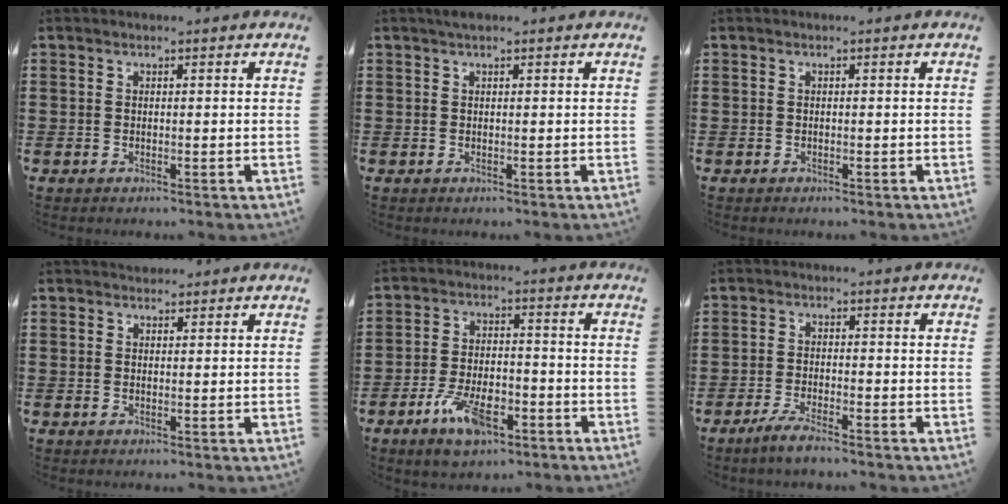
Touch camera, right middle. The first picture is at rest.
{"total": 0.9, "force": [0.6, 0.0, 0.6], "torque": [-0.014, 0.002, 0.010]}
{"total": 0.0}
{"total": 1.2, "force": [1.1, 0.4, -0.2], "torque": [0.000, 0.001, 0.021]}
{"total": 8.0, "force": [-4.7, 3.4, 5.6], "torque": [-0.110, 0.006, -0.085]}
{"total": 3.3, "force": [-2.6, 0.1, 1.9], "torque": [-0.045, -0.006, -0.053]}